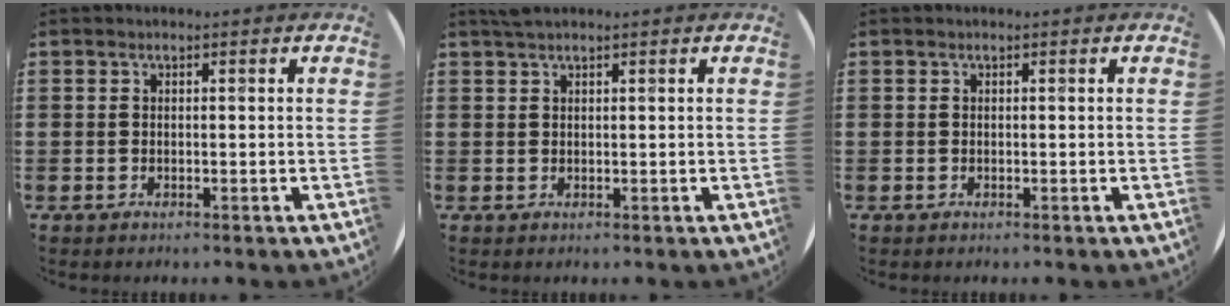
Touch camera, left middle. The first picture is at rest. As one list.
[{"total": 1.1, "force": [1.0, -0.1, 0.5], "torque": [-0.010, 0.002, 0.018]}, {"total": 0.0}]